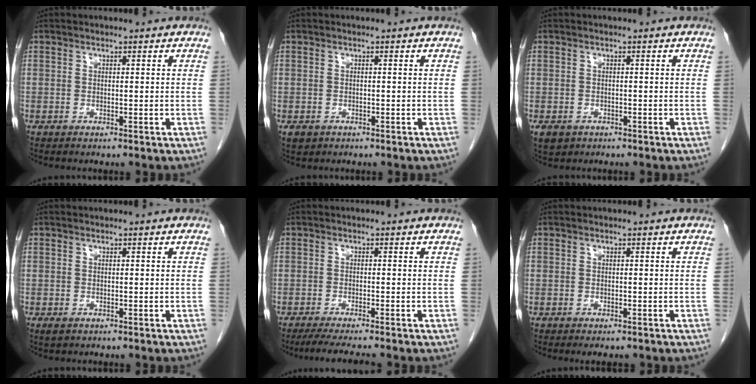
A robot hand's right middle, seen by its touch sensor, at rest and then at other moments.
{"total": 1.7, "force": [-0.9, 1.3, 0.6], "torque": [-0.012, 0.001, -0.006]}
{"total": 3.4, "force": [-2.0, 2.5, 1.2], "torque": [-0.020, -0.002, -0.026]}
{"total": 0.8, "force": [-0.4, 0.5, 0.5], "torque": [-0.011, -0.001, 0.000]}
{"total": 5.0, "force": [-4.2, -0.5, 2.7], "torque": [-0.043, -0.018, -0.070]}
{"total": 1.6, "force": [-1.2, 0.7, 0.7], "torque": [-0.009, -0.003, -0.011]}